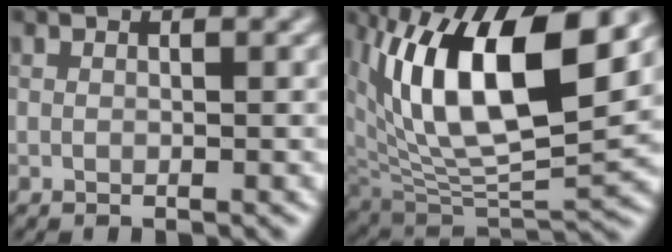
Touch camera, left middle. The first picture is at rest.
{"total": 11.4, "force": [3.9, 4.6, 9.6], "torque": [-0.176, 0.001, 0.088]}